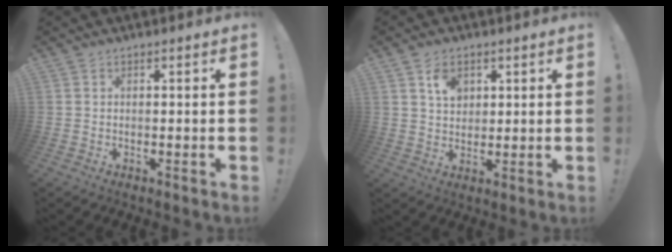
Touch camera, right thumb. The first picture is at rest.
{"total": 5.9, "force": [2.9, 4.4, 2.7], "torque": [-0.025, -0.013, 0.049]}